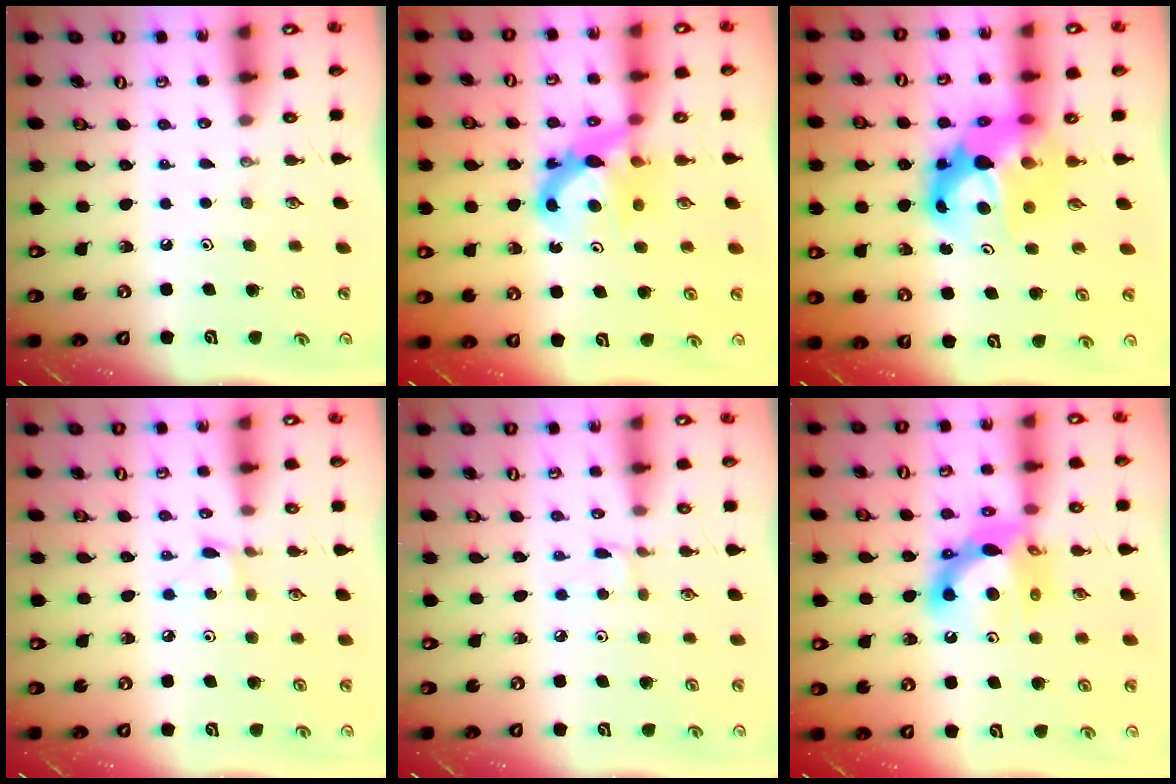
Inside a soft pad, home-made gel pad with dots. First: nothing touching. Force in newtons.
{"total": 7.5, "press": 7.4, "slide": 0.7}
{"total": 11.7, "press": 11.7, "slide": 0.9}
{"total": 3.5, "press": 3.5, "slide": 0.3}
{"total": 1.5, "press": 1.5, "slide": 0.2}
{"total": 13.5, "press": 13.5, "slide": 1.0}